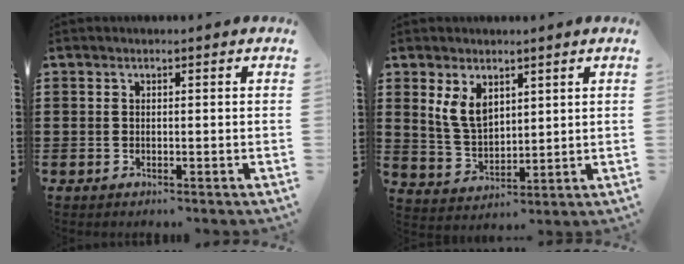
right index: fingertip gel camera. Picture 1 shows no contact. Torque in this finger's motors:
{"motor_torque": [1.09, 1.05, 0.56, 0.06]}